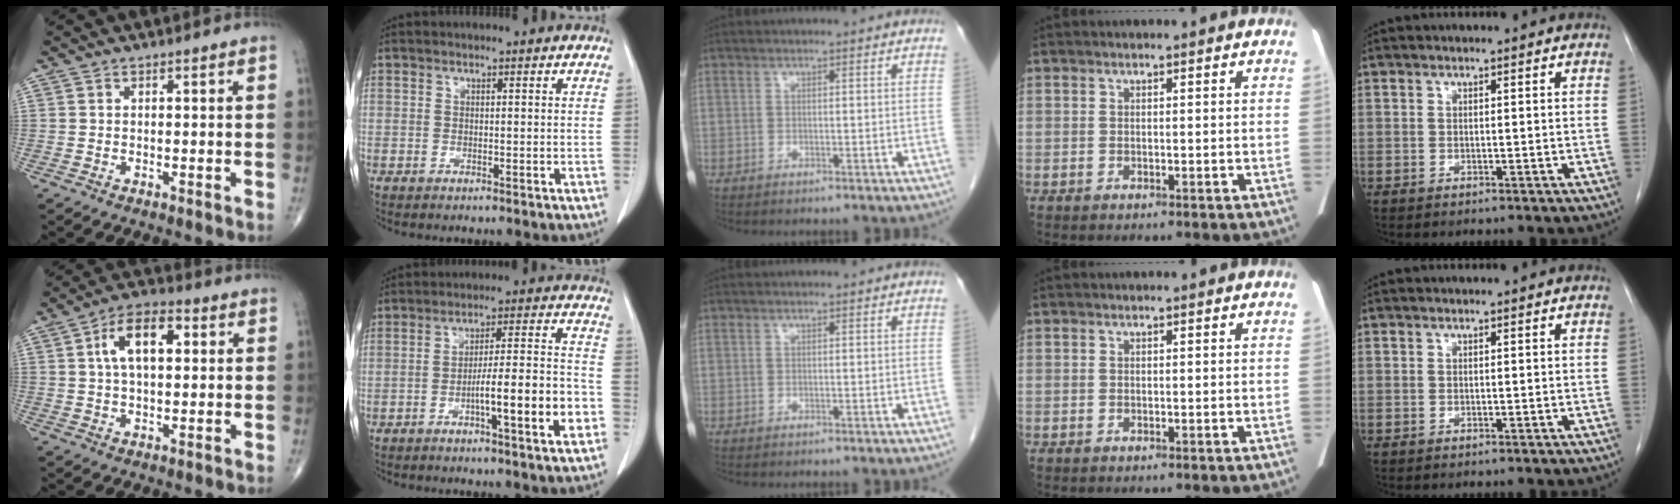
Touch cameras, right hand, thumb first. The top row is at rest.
{"thumb": {"total": 10.2, "force": [2.4, 5.3, 8.4], "torque": [-0.137, 0.017, 0.033]}, "index": {"total": 11.2, "force": [-4.1, 0.6, 10.4], "torque": [-0.158, 0.011, -0.061]}}